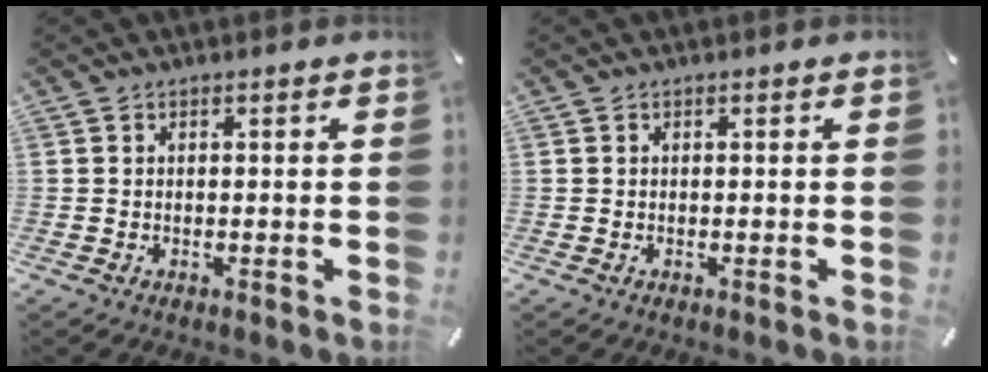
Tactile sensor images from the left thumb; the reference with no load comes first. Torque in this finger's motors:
{"motor_torque": [-0.09, 0.09, 0.00, 0.00, 0.00]}